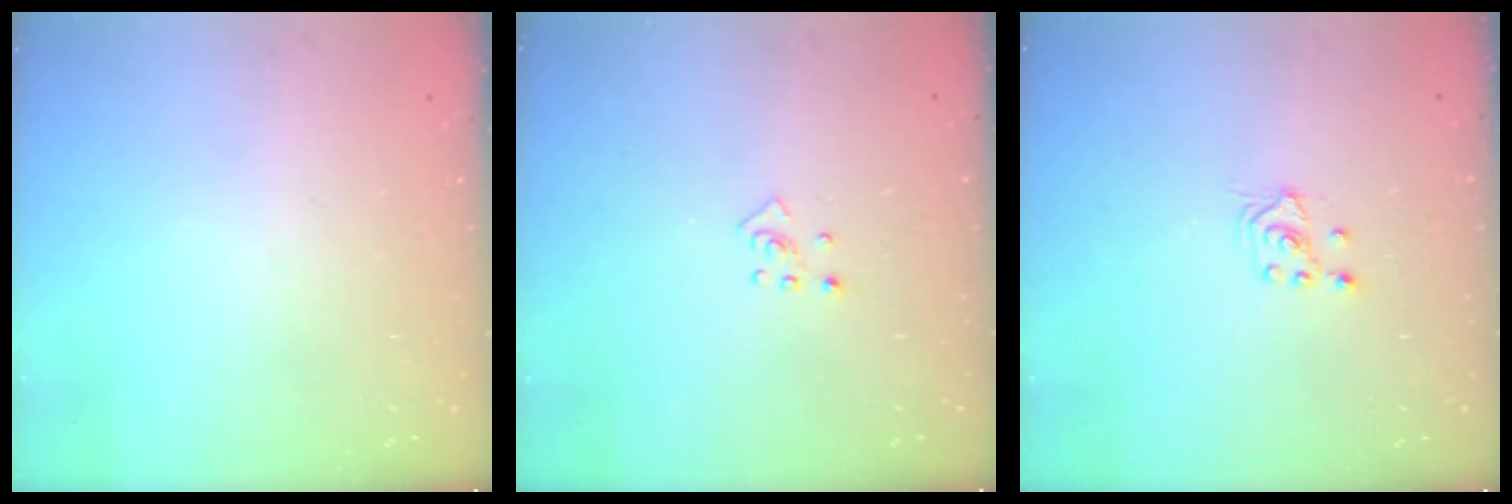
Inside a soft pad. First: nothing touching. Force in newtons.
{"total": 3.4, "press": 3.4, "slide": 0.6}
{"total": 2.7, "press": 2.5, "slide": 0.9}